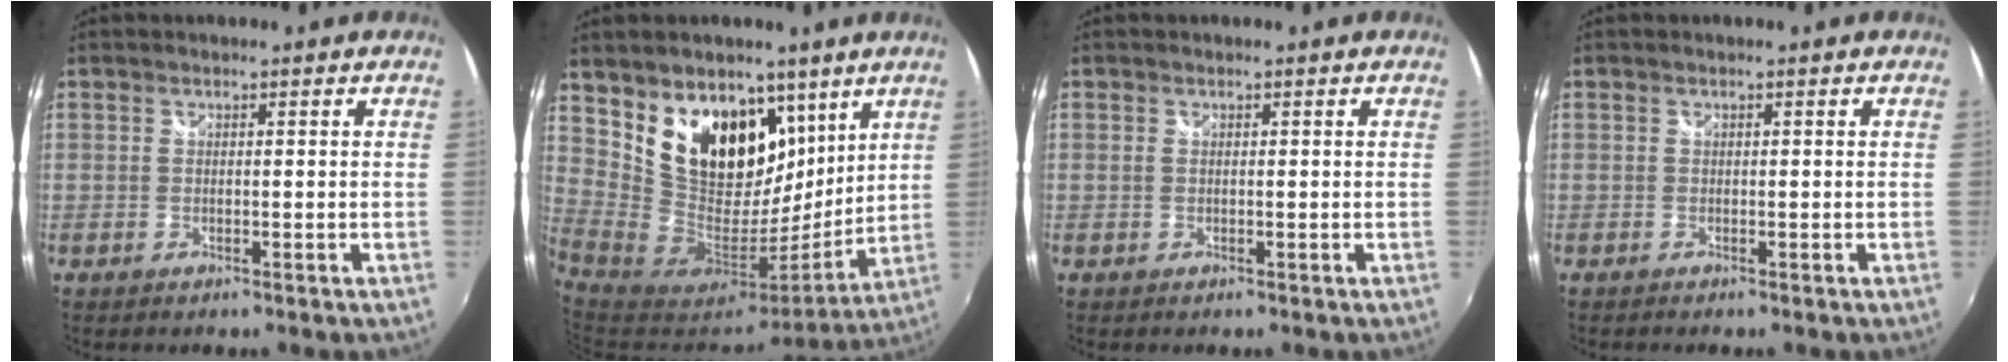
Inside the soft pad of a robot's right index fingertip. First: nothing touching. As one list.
[{"total": 20.5, "force": [12.2, 13.3, 9.7], "torque": [-0.187, 0.003, 0.233]}, {"total": 0.0}, {"total": 0.0}]